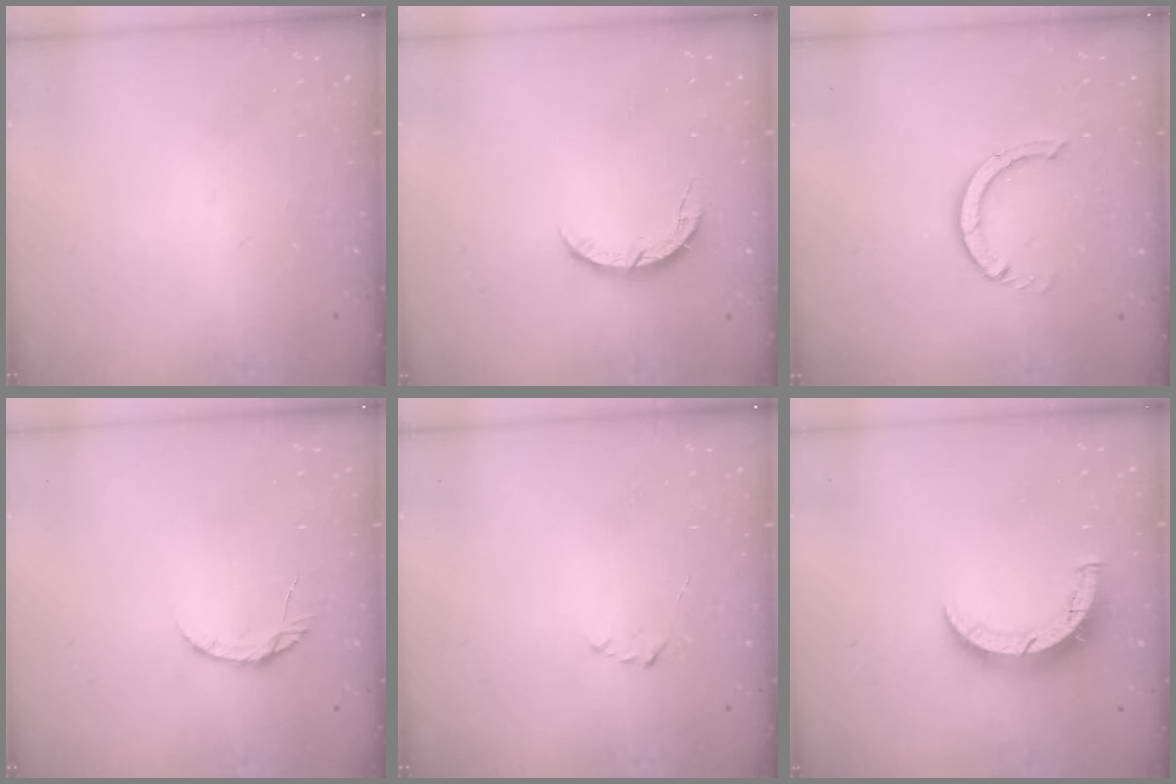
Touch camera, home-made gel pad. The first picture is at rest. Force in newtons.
{"total": 4.4, "press": 4.4, "slide": 0.5}
{"total": 3.6, "press": 3.6, "slide": 0.3}
{"total": 5.1, "press": 5.0, "slide": 0.7}
{"total": 2.2, "press": 2.1, "slide": 0.3}
{"total": 9.0, "press": 9.0, "slide": 0.7}